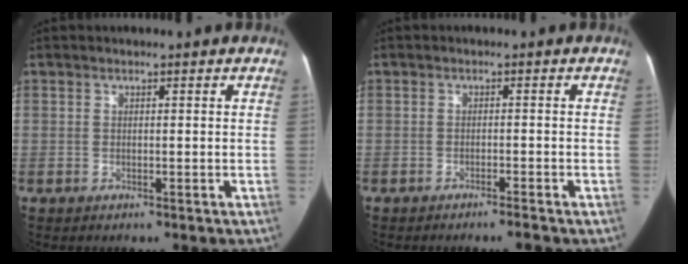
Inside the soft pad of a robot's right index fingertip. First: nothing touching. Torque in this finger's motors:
{"motor_torque": [-0.06, 0.02, -0.01, 0.02]}